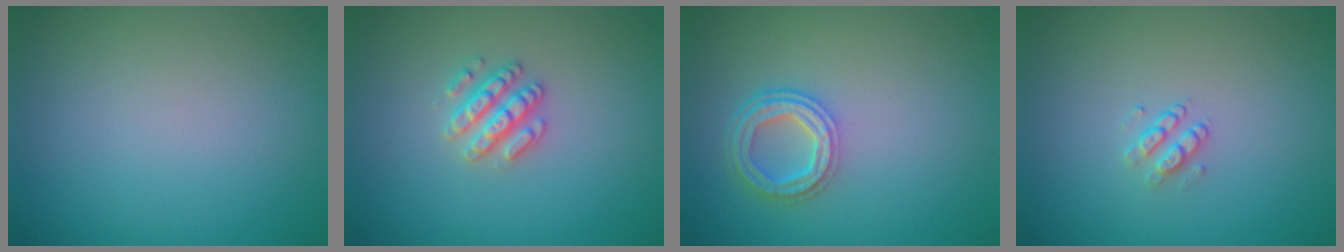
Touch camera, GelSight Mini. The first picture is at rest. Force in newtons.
{"total": 2.6, "press": 2.6, "slide": 0.3}
{"total": 4.1, "press": 3.1, "slide": 2.6}
{"total": 1.4, "press": 1.0, "slide": 1.0}